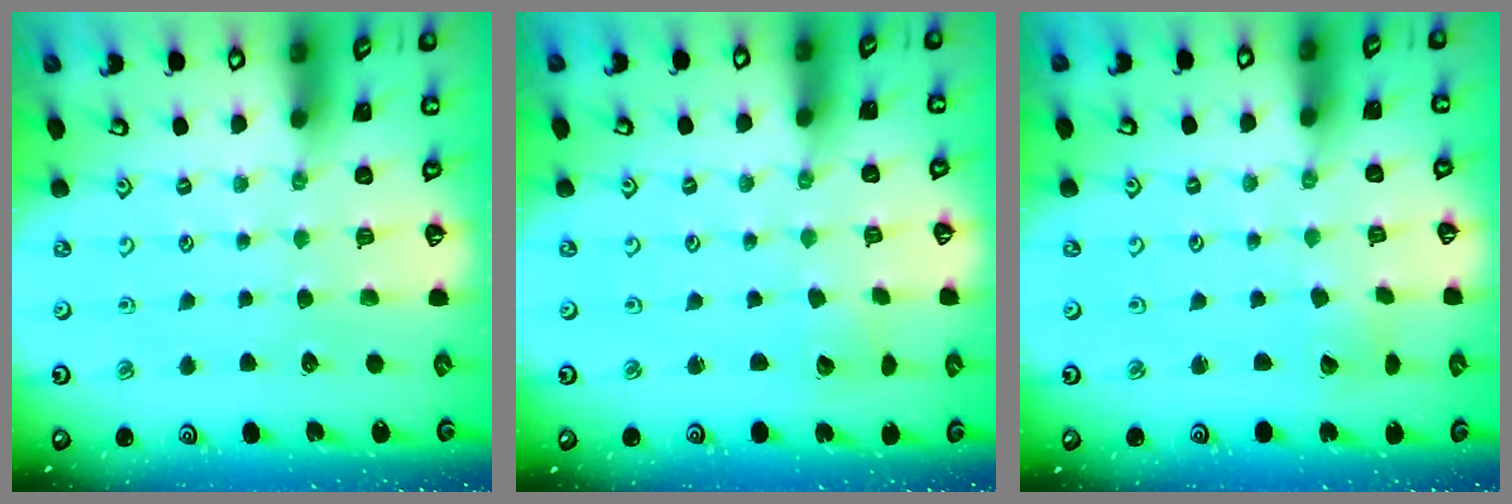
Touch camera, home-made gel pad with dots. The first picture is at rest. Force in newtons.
{"total": 2.4, "press": 2.4, "slide": 0.2}
{"total": 2.6, "press": 2.6, "slide": 0.1}